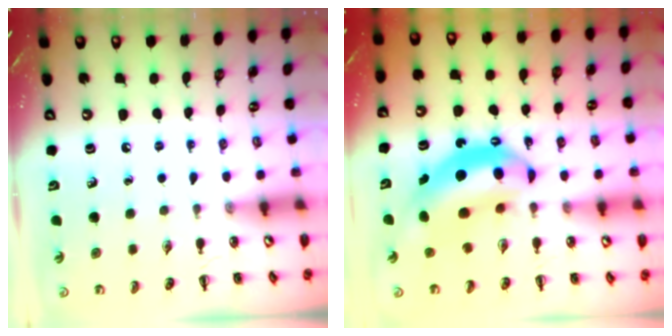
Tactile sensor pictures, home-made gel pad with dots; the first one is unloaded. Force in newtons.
{"total": 11.8, "press": 11.3, "slide": 3.3}